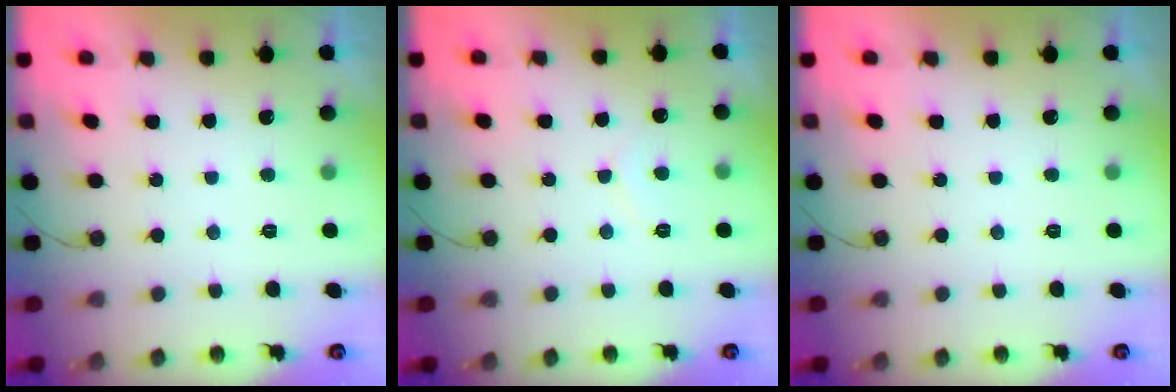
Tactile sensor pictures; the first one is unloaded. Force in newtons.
{"total": 3.8, "press": 3.8, "slide": 0.3}
{"total": 0.0}